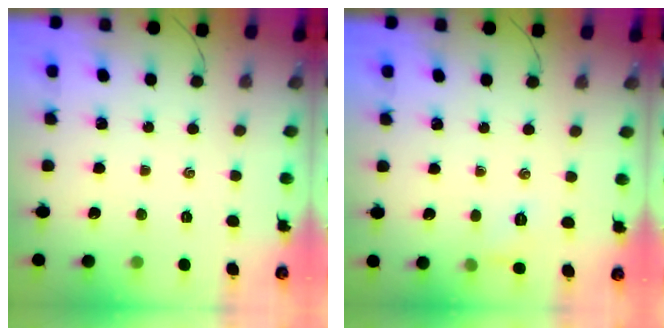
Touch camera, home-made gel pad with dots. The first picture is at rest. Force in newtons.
{"total": 5.4, "press": 5.2, "slide": 1.5}